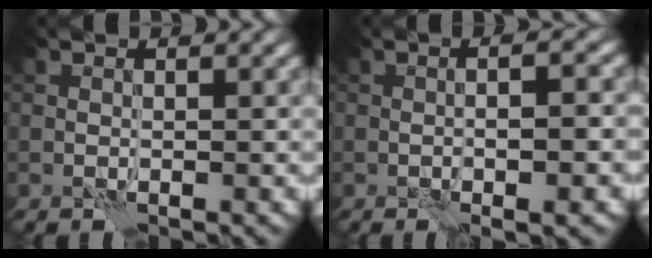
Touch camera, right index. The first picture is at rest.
{"total": 6.1, "force": [-0.6, 2.2, 5.7], "torque": [-0.040, 0.013, -0.019]}